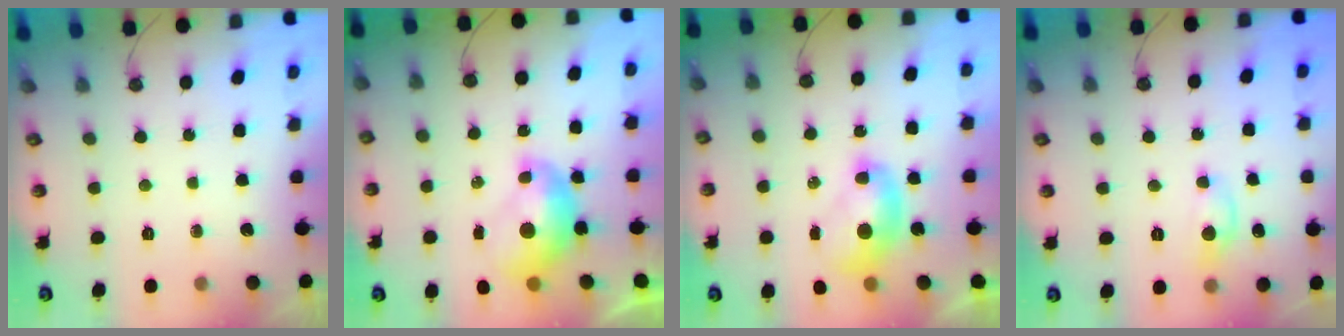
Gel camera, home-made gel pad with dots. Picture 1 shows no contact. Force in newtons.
{"total": 2.0, "press": 2.0, "slide": 0.3}
{"total": 2.0, "press": 2.0, "slide": 0.2}
{"total": 1.1, "press": 1.0, "slide": 0.2}